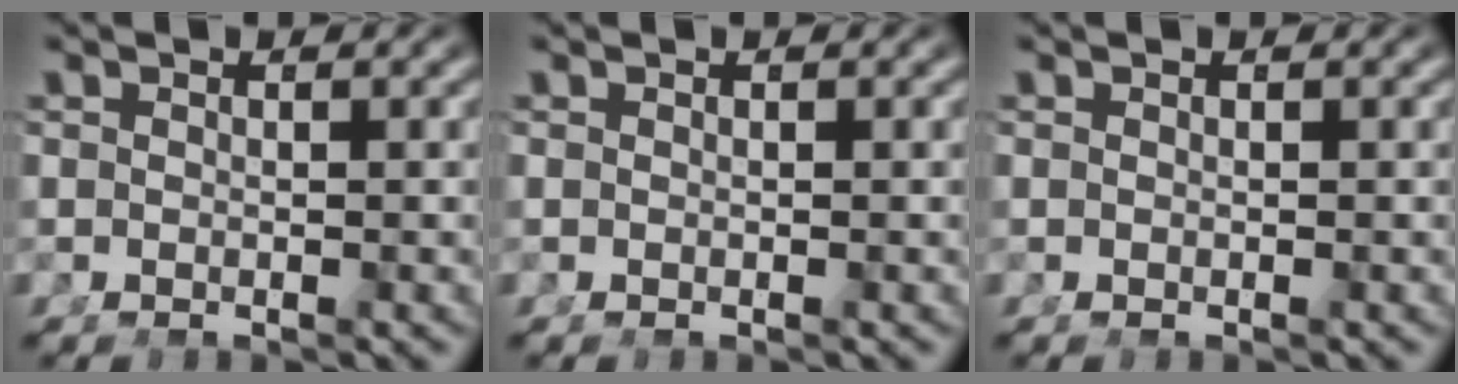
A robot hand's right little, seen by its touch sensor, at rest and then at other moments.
{"total": 0.0}
{"total": 0.0}